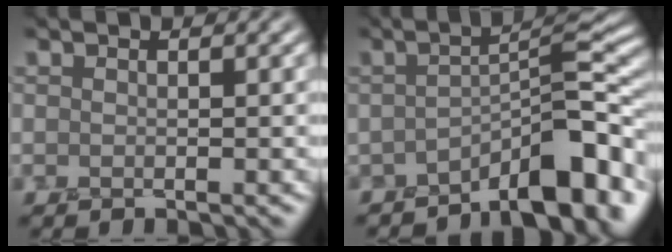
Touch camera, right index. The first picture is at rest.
{"total": 8.5, "force": [-4.8, 2.7, 6.5], "torque": [-0.076, 0.011, -0.087]}